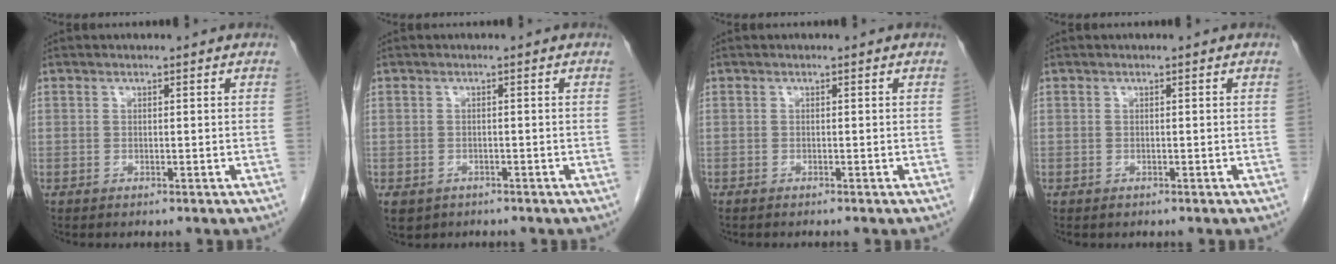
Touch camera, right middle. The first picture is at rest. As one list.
[{"total": 4.7, "force": [-2.9, 3.4, 1.4], "torque": [-0.027, -0.001, -0.040]}, {"total": 0.8, "force": [-0.7, 0.0, 0.4], "torque": [-0.004, -0.001, -0.010]}, {"total": 0.0}]